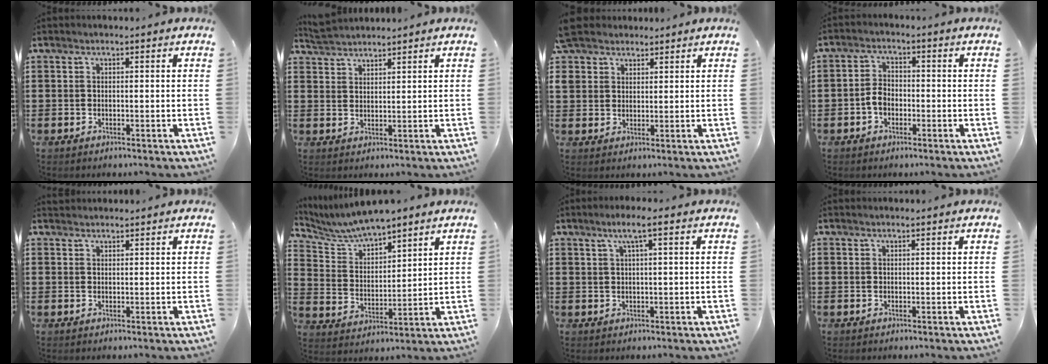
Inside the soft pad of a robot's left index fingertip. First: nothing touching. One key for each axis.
{"total": 3.1, "fx": 3.1, "fy": 0.2, "fz": 0.3, "tx": -0.016, "ty": -0.003, "tz": 0.060}
{"total": 5.0, "fx": 4.0, "fy": 3.0, "fz": 0.8, "tx": -0.035, "ty": 0.004, "tz": 0.076}
{"total": 3.2, "fx": -1.1, "fy": 2.1, "fz": 2.1, "tx": -0.055, "ty": -0.001, "tz": -0.026}
{"total": 1.2, "fx": 1.2, "fy": 0.2, "fz": 0.1, "tx": -0.003, "ty": 0.000, "tz": 0.023}
{"total": 5.7, "fx": 5.6, "fy": 0.6, "fz": 1.1, "tx": -0.048, "ty": -0.030, "tz": 0.097}
{"total": 2.7, "fx": 1.1, "fy": 0.0, "fz": 2.4, "tx": -0.049, "ty": 0.001, "tz": 0.017}
{"total": 0.0}